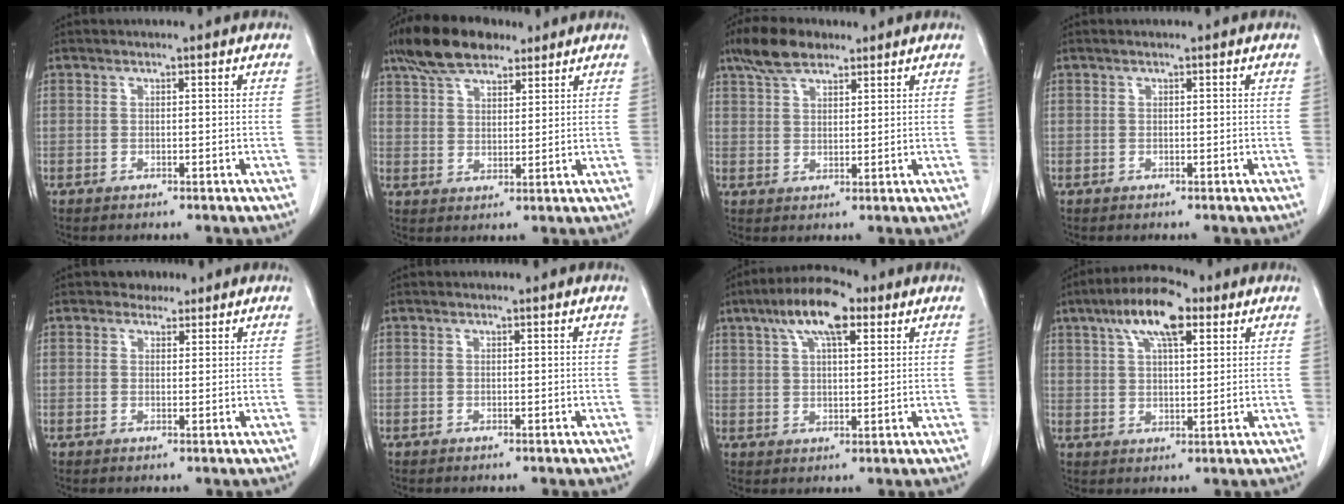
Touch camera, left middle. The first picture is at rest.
{"total": 10.1, "force": [7.6, 4.1, 5.2], "torque": [-0.099, 0.022, 0.137]}
{"total": 6.5, "force": [4.8, 2.8, 3.3], "torque": [-0.068, 0.017, 0.092]}
{"total": 0.0}
{"total": 2.0, "force": [1.6, 1.2, 0.0], "torque": [-0.002, 0.007, 0.023]}
{"total": 0.0}
{"total": 9.7, "force": [5.4, 3.1, 7.5], "torque": [-0.138, 0.023, 0.090]}
{"total": 10.1, "force": [5.5, 3.2, 7.9], "torque": [-0.144, 0.022, 0.093]}